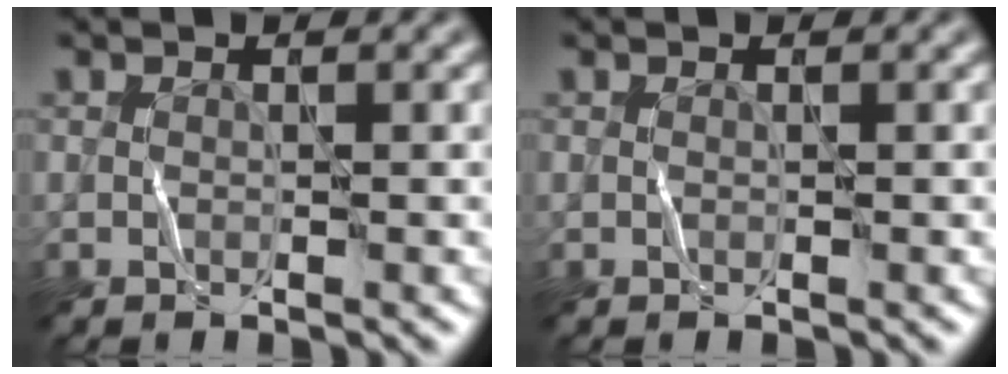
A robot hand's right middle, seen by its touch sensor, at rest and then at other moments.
{"total": 0.0}